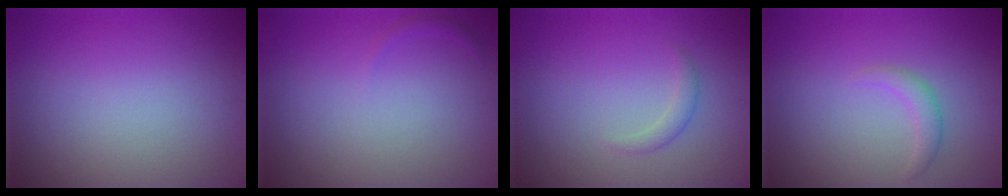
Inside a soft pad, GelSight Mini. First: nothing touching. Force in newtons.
{"total": 0.5, "press": 0.5, "slide": 0.1}
{"total": 1.1, "press": 1.1, "slide": 0.0}
{"total": 1.4, "press": 1.4, "slide": 0.2}